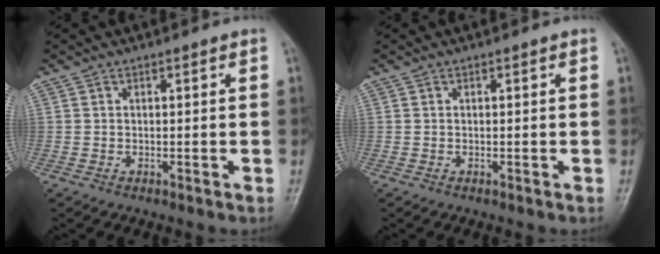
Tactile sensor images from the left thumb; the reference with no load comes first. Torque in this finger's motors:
{"motor_torque": [0.00, 0.00, 0.00, 0.00, 0.00]}